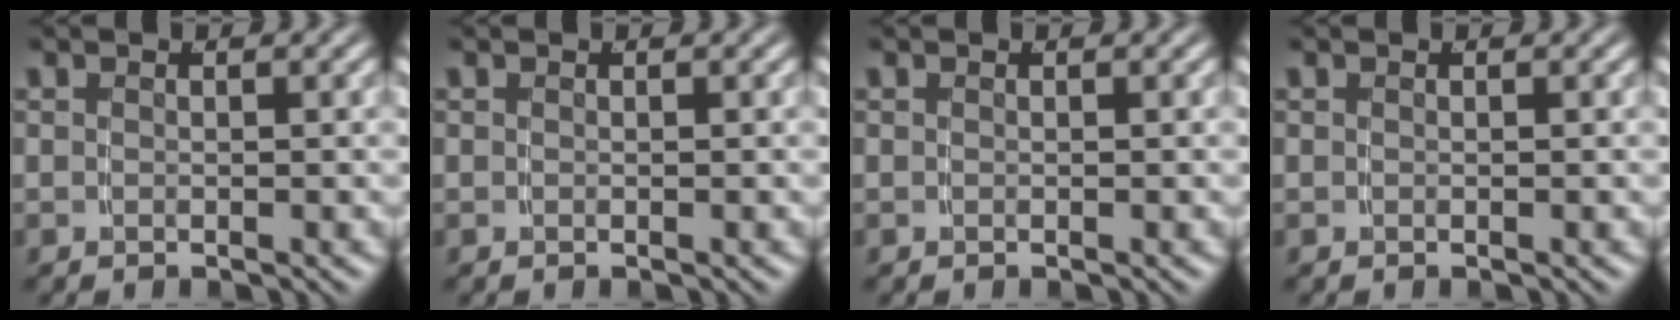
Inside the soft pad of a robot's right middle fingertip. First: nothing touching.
{"total": 0.0}
{"total": 0.0}
{"total": 0.0}